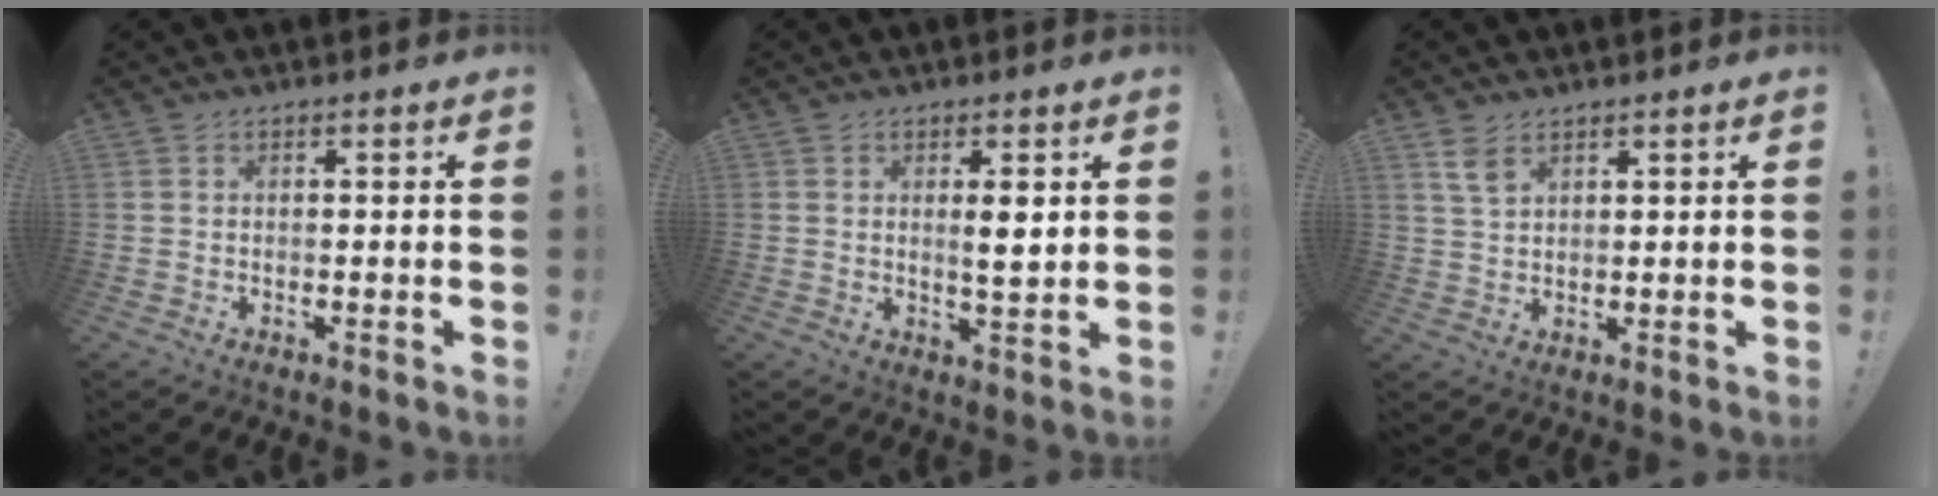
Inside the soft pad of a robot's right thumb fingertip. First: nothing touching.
{"total": 4.6, "force": [1.0, 0.8, 4.4], "torque": [-0.065, -0.012, 0.011]}
{"total": 4.0, "force": [2.7, 1.9, 2.3], "torque": [-0.030, -0.017, 0.049]}